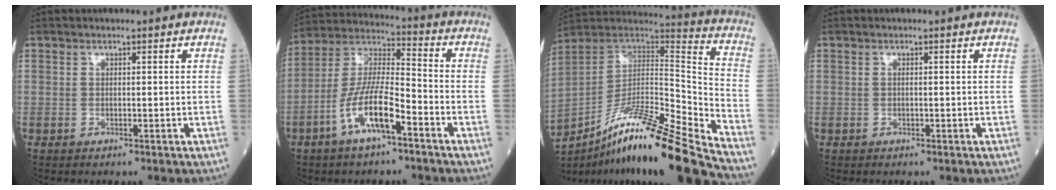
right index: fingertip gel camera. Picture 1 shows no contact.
{"total": 11.3, "force": [-5.5, 2.5, 9.6], "torque": [-0.200, 0.005, -0.107]}
{"total": 24.8, "force": [-18.5, 0.1, 16.5], "torque": [-0.246, -0.011, -0.326]}
{"total": 0.0}